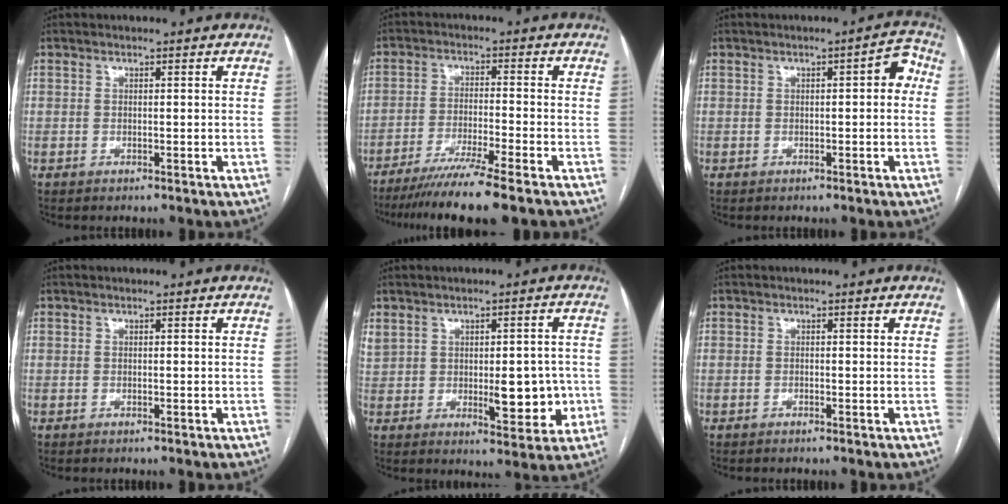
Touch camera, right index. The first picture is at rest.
{"total": 10.3, "force": [-8.1, -1.4, 6.1], "torque": [-0.089, -0.034, -0.132]}
{"total": 3.7, "force": [0.4, 1.2, 3.5], "torque": [-0.034, 0.018, -0.002]}
{"total": 0.0}
{"total": 11.4, "force": [0.3, 5.9, 9.8], "torque": [-0.160, 0.014, 0.027]}
{"total": 0.0}